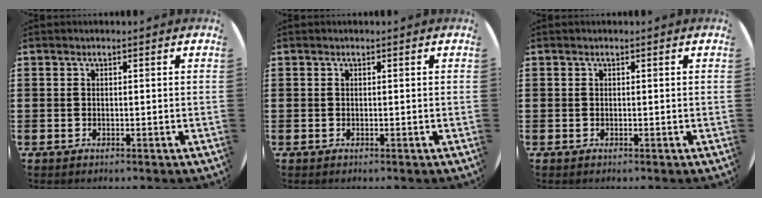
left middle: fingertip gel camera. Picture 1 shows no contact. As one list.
[{"total": 0.0}, {"total": 0.0}]